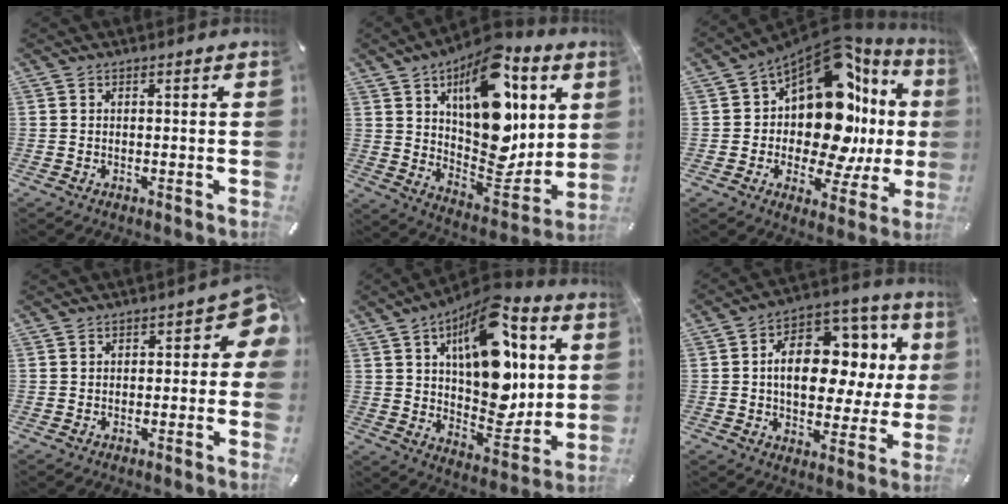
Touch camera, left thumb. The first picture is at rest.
{"total": 21.6, "force": [9.0, 12.7, 15.0], "torque": [-0.202, -0.066, 0.156]}
{"total": 19.2, "force": [4.1, 10.7, 15.4], "torque": [-0.254, -0.075, 0.058]}
{"total": 8.4, "force": [2.0, 4.3, 7.0], "torque": [-0.081, -0.010, 0.032]}
{"total": 20.2, "force": [7.1, 11.7, 14.8], "torque": [-0.219, -0.050, 0.119]}
{"total": 16.2, "force": [2.3, 10.6, 12.0], "torque": [-0.176, -0.017, 0.041]}